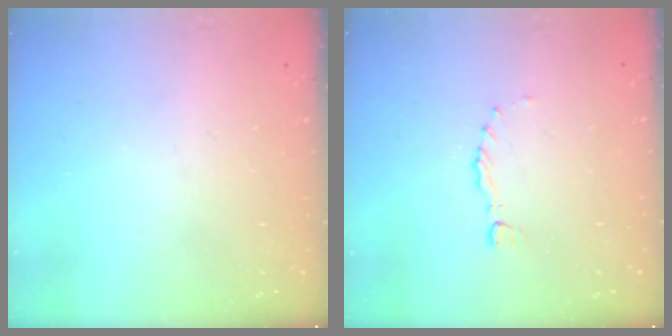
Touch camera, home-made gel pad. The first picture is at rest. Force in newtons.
{"total": 0.0}